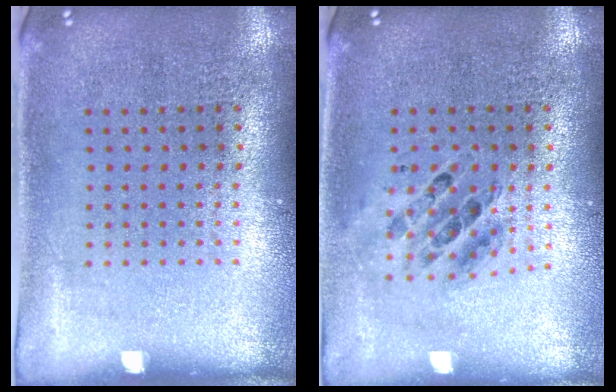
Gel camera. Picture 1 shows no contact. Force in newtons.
{"total": 0.8, "press": 0.7, "slide": 0.2}